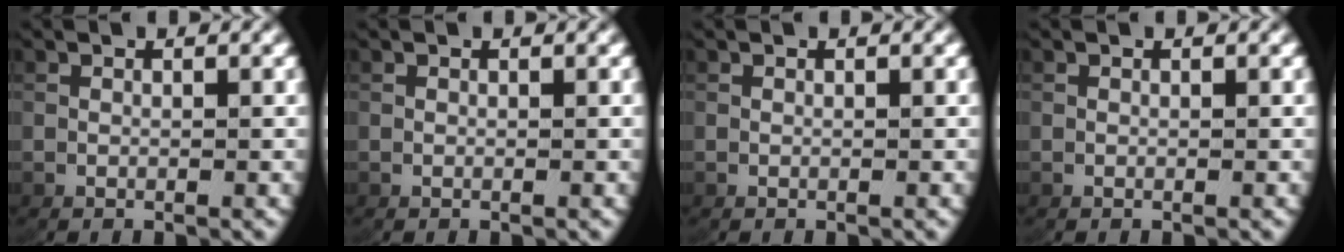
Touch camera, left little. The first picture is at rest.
{"total": 0.0}
{"total": 0.0}
{"total": 0.0}